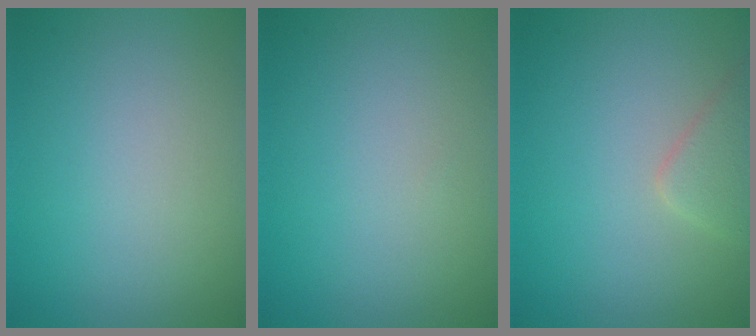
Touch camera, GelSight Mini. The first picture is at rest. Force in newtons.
{"total": 0.0}
{"total": 2.1, "press": 2.1, "slide": 0.2}